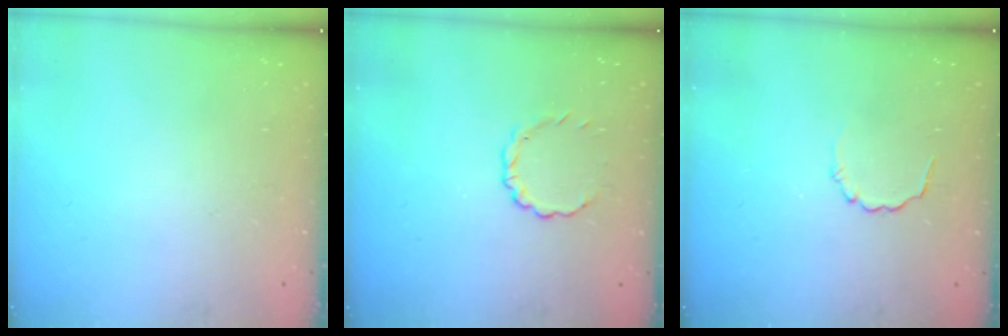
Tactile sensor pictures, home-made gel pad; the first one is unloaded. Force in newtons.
{"total": 3.0, "press": 2.9, "slide": 0.9}
{"total": 2.3, "press": 2.1, "slide": 0.9}